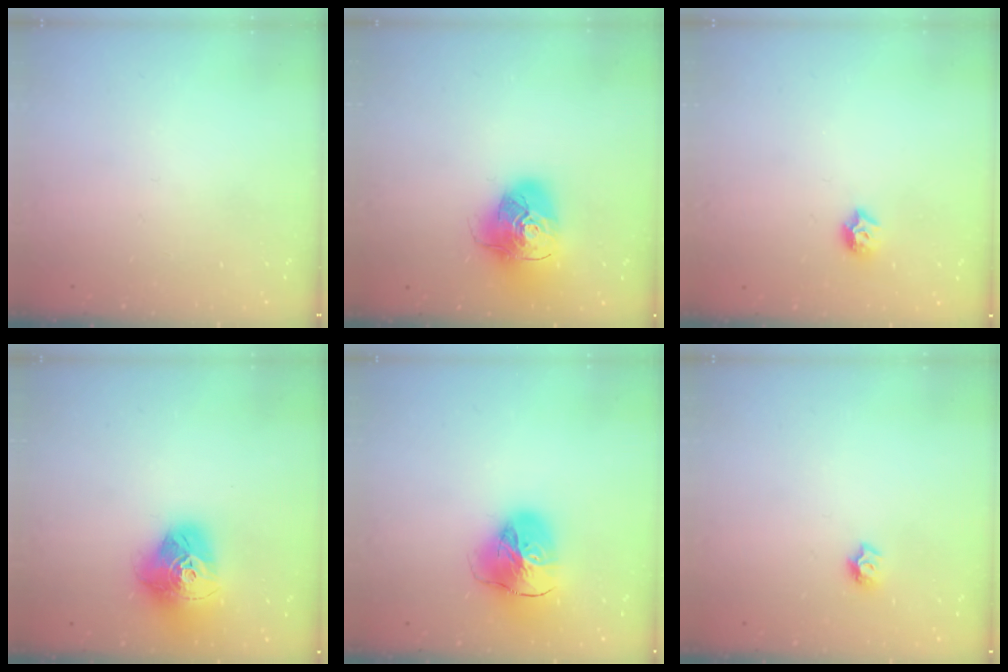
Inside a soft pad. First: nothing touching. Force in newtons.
{"total": 15.9, "press": 15.8, "slide": 2.3}
{"total": 6.7, "press": 6.6, "slide": 0.9}
{"total": 17.6, "press": 17.6, "slide": 1.6}
{"total": 17.8, "press": 17.7, "slide": 2.1}
{"total": 5.6, "press": 5.6, "slide": 0.7}